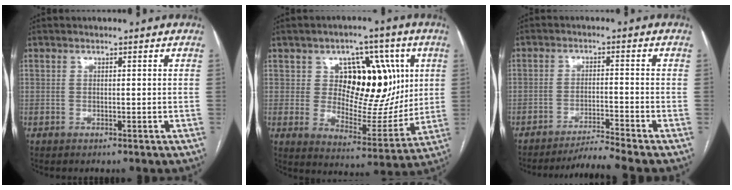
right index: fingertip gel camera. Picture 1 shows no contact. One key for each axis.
{"total": 15.0, "fx": 4.2, "fy": 8.7, "fz": 11.5, "tx": -0.148, "ty": 0.024, "tz": 0.078}
{"total": 5.6, "fx": -4.9, "fy": -2.7, "fz": 0.6, "tx": -0.016, "ty": -0.016, "tz": -0.086}